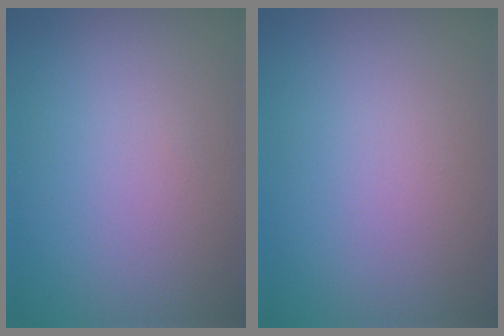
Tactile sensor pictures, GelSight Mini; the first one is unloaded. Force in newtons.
{"total": 0.0}